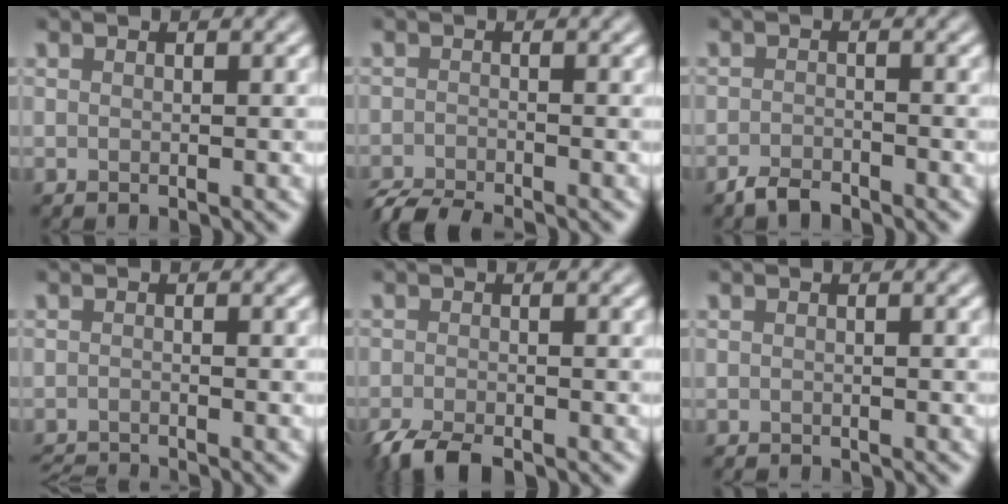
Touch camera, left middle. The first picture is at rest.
{"total": 3.8, "force": [-3.6, 0.4, 1.3], "torque": [-0.023, -0.009, -0.070]}
{"total": 1.7, "force": [-1.5, 0.5, 0.6], "torque": [-0.012, 0.003, -0.032]}
{"total": 2.8, "force": [-2.6, 0.3, 1.0], "torque": [-0.011, -0.010, -0.049]}
{"total": 3.4, "force": [-2.8, 0.9, 1.9], "torque": [-0.034, -0.008, -0.055]}
{"total": 0.6, "force": [-0.6, 0.0, 0.0], "torque": [0.002, -0.003, -0.011]}